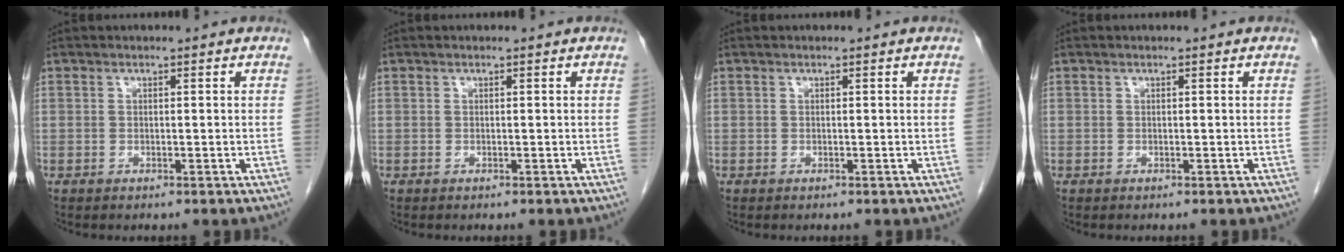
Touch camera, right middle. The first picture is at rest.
{"total": 0.0}
{"total": 0.0}
{"total": 0.0}